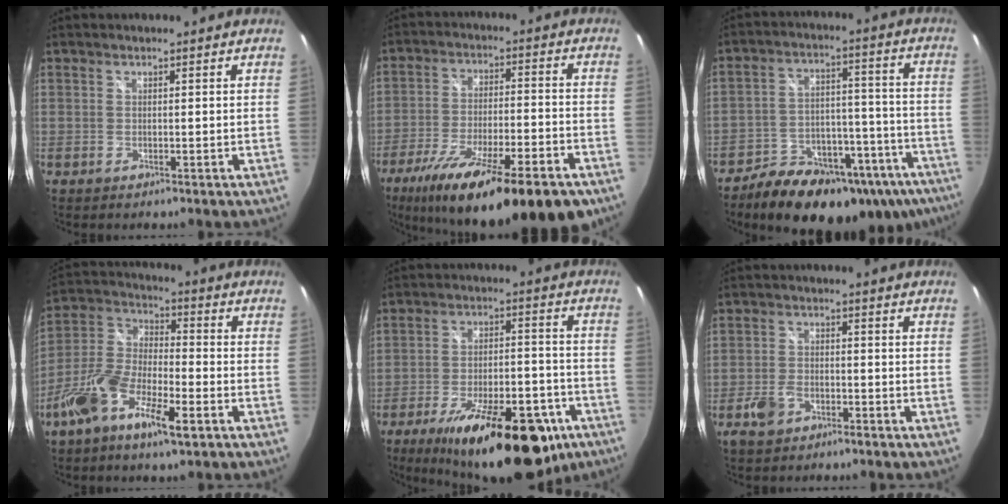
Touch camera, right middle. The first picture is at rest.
{"total": 24.0, "force": [-16.3, 5.2, 16.8], "torque": [-0.287, -0.049, -0.249]}
{"total": 25.4, "force": [-17.5, 12.0, 13.9], "torque": [-0.213, 0.012, -0.220]}
{"total": 13.9, "force": [-7.3, 4.7, 10.9], "torque": [-0.234, -0.006, -0.146]}
{"total": 24.9, "force": [-15.9, 9.7, 16.5], "torque": [-0.263, -0.017, -0.219]}
{"total": 5.3, "force": [-3.3, 3.0, 2.8], "torque": [-0.073, 0.001, -0.058]}